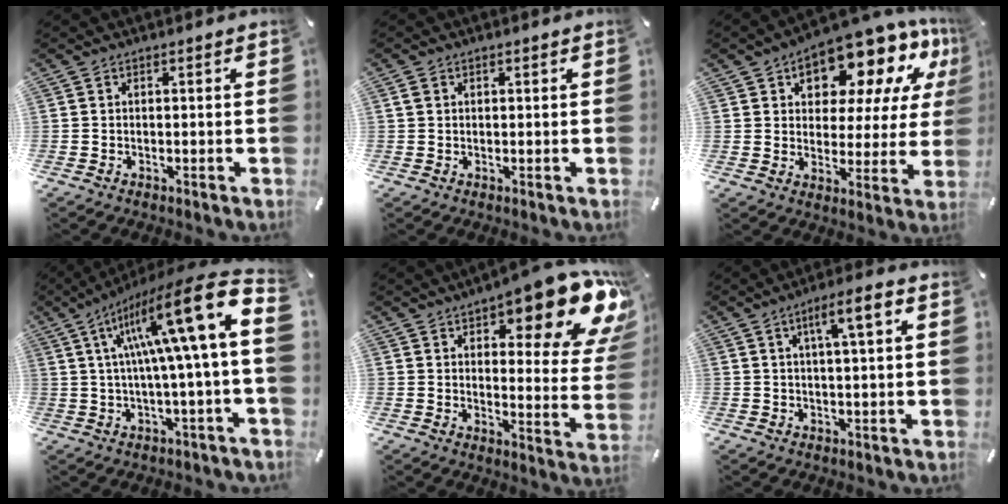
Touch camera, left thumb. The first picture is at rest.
{"total": 1.2, "force": [0.4, 1.0, 0.6], "torque": [-0.012, 0.005, 0.006]}
{"total": 14.9, "force": [11.1, 7.1, 7.0], "torque": [-0.109, -0.088, 0.187]}
{"total": 23.1, "force": [8.0, 3.2, 21.5], "torque": [-0.357, -0.062, 0.118]}
{"total": 17.3, "force": [11.4, 5.7, 11.7], "torque": [-0.146, -0.093, 0.184]}
{"total": 6.7, "force": [2.4, 0.9, 6.2], "torque": [-0.108, -0.004, 0.034]}